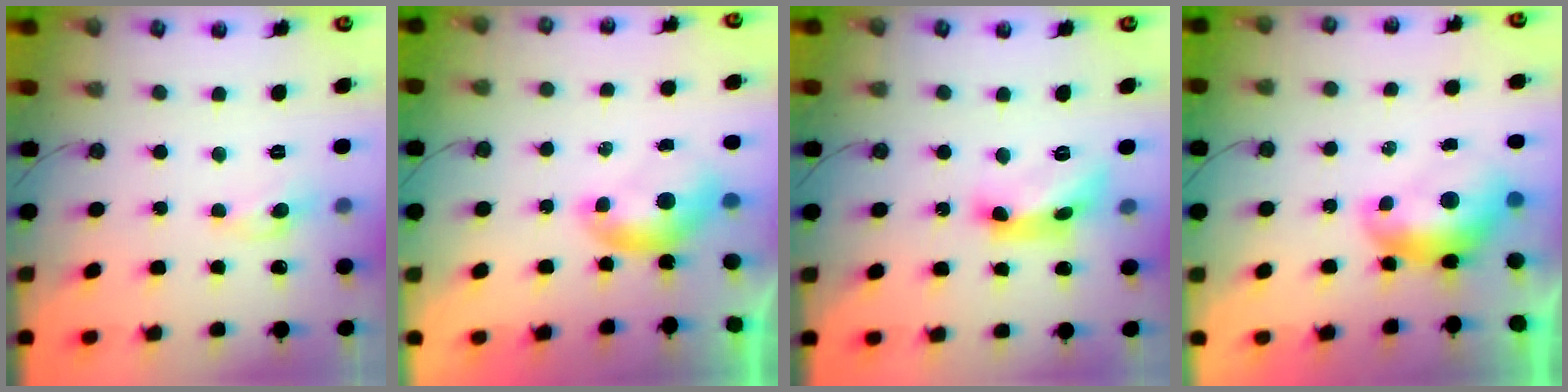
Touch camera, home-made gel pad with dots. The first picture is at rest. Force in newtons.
{"total": 0.0}
{"total": 10.7, "press": 10.7, "slide": 0.8}
{"total": 1.7, "press": 1.6, "slide": 0.6}